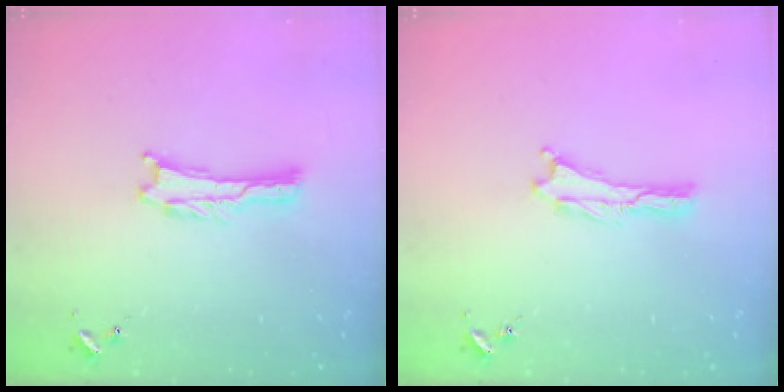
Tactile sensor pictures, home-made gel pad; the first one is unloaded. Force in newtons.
{"total": 0.0}